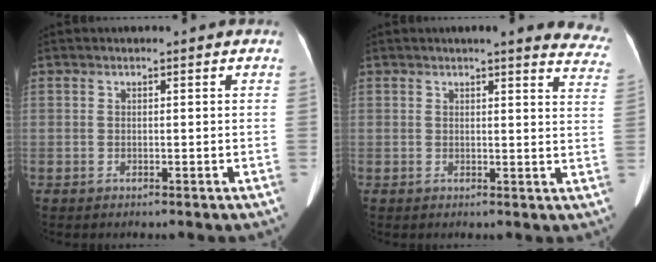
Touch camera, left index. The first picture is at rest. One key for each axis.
{"total": 13.4, "fx": 12.4, "fy": 2.2, "fz": 4.6, "tx": -0.020, "ty": -0.042, "tz": 0.106}